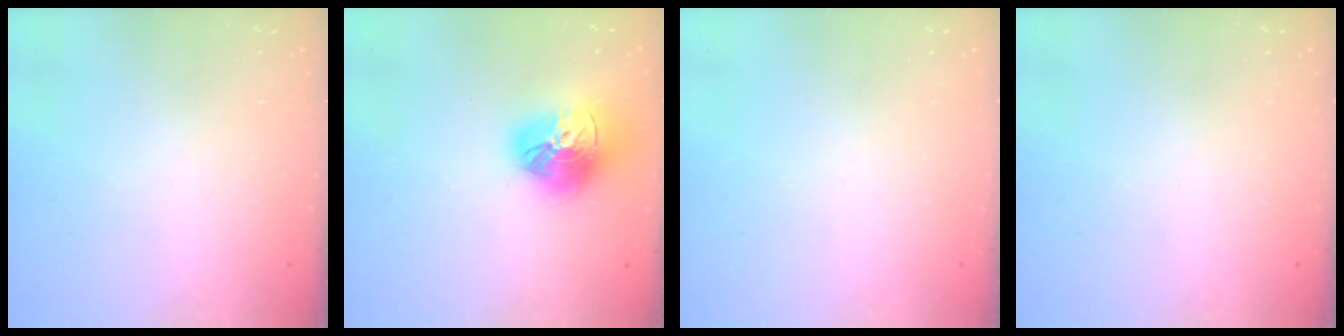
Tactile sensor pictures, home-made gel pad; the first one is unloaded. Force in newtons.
{"total": 17.9, "press": 17.9, "slide": 1.6}
{"total": 0.0}
{"total": 0.0}